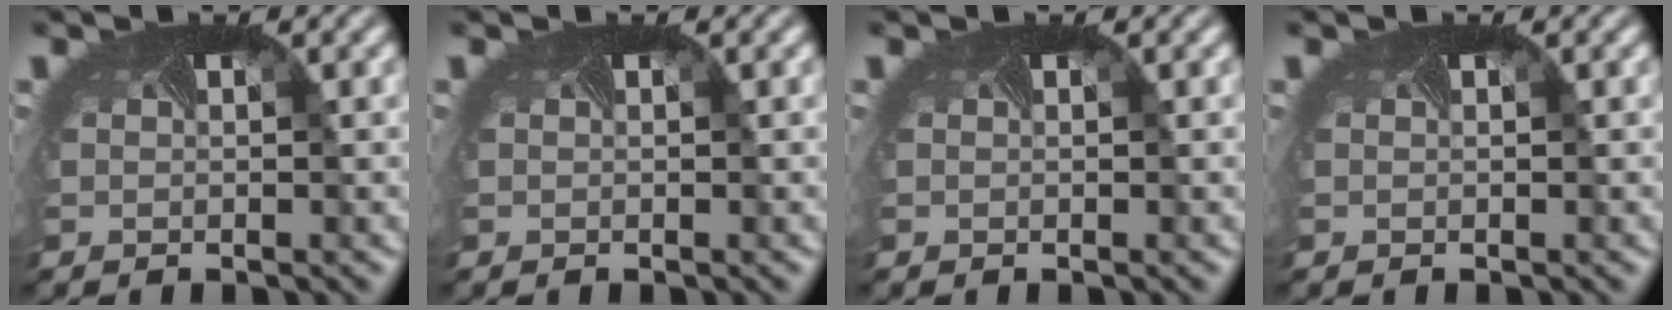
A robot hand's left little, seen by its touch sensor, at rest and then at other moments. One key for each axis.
{"total": 0.0}
{"total": 0.0}
{"total": 0.0}